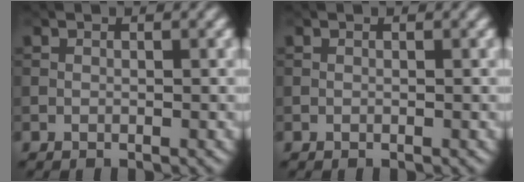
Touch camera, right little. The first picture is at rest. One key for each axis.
{"total": 0.0}